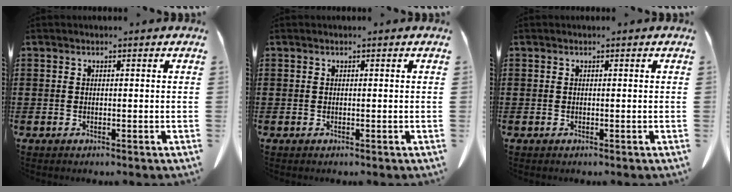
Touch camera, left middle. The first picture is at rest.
{"total": 0.0}
{"total": 0.0}